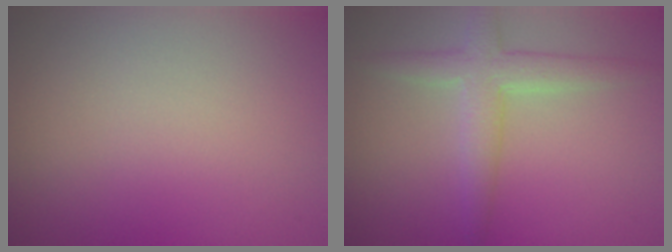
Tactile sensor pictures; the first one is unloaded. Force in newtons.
{"total": 3.4, "press": 3.4, "slide": 0.2}